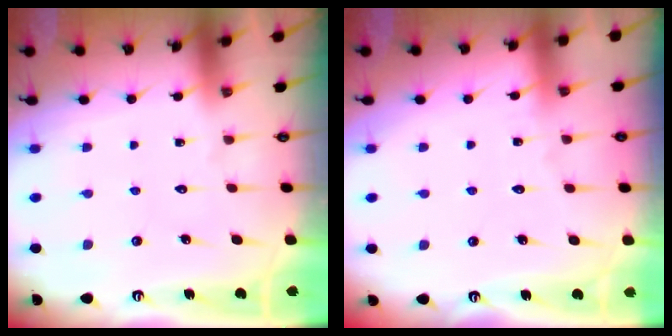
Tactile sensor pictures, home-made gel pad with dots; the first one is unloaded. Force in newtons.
{"total": 2.4, "press": 2.4, "slide": 0.3}